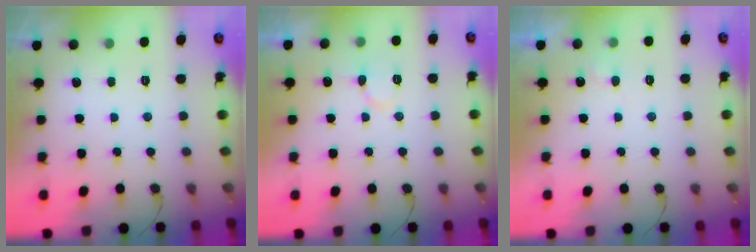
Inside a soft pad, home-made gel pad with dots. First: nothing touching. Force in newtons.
{"total": 7.2, "press": 7.1, "slide": 0.6}
{"total": 4.9, "press": 4.9, "slide": 0.4}